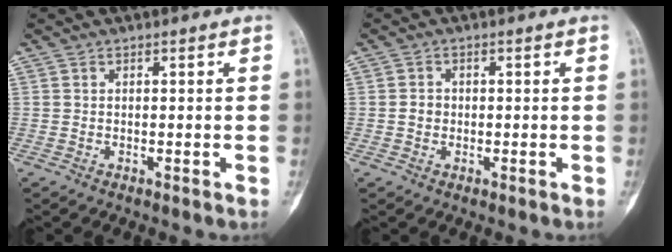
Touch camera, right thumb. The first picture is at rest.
{"total": 1.8, "force": [-0.2, 1.6, 0.8], "torque": [-0.005, 0.006, -0.006]}